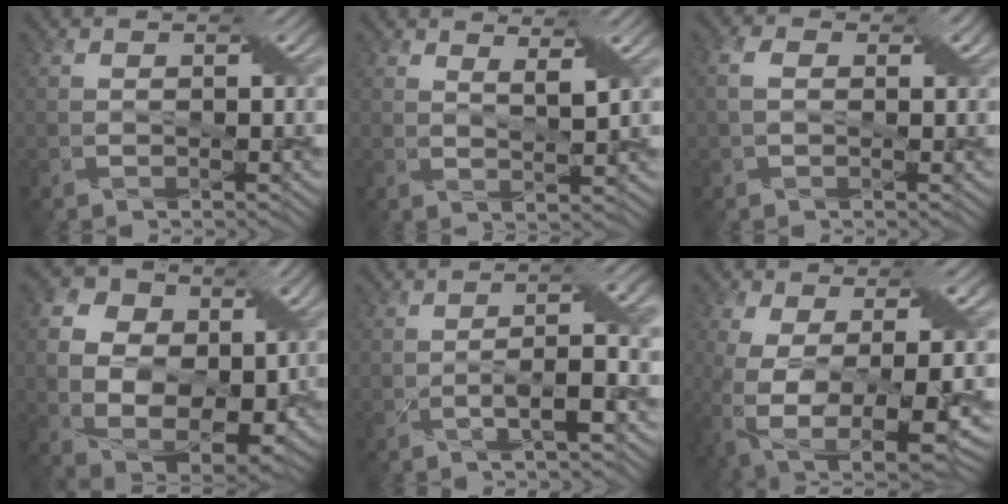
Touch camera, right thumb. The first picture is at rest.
{"total": 3.5, "force": [2.5, 0.4, 2.4], "torque": [-0.048, -0.007, 0.048]}
{"total": 3.8, "force": [0.8, 2.6, 2.7], "torque": [-0.051, 0.011, 0.004]}
{"total": 13.8, "force": [1.9, 10.5, 8.8], "torque": [-0.194, 0.004, 0.045]}
{"total": 5.5, "force": [-1.5, 0.5, 5.3], "torque": [-0.087, 0.015, -0.035]}
{"total": 12.7, "force": [-3.2, 6.0, 10.8], "torque": [-0.229, -0.037, -0.042]}